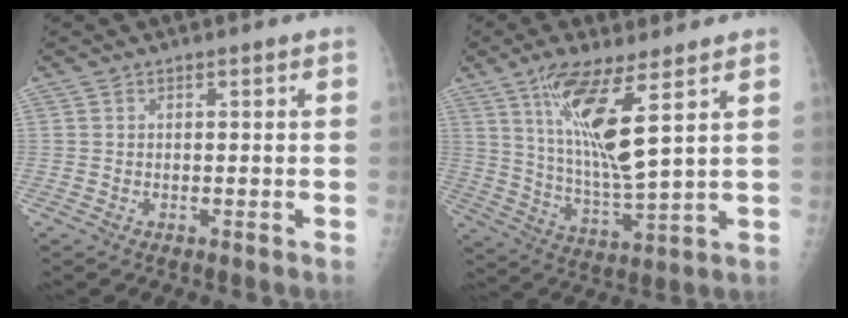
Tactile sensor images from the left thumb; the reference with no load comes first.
{"total": 14.0, "force": [6.4, 2.5, 12.2], "torque": [-0.240, -0.044, 0.128]}